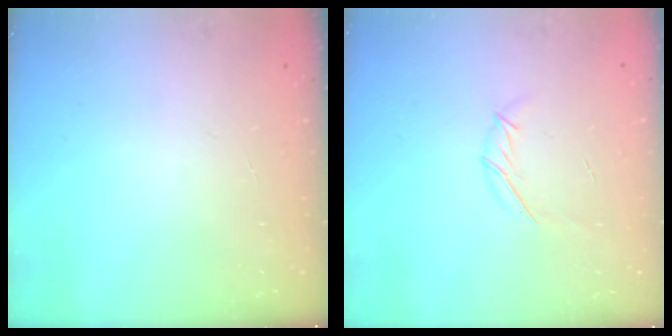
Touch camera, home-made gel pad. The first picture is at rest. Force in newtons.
{"total": 5.0, "press": 4.9, "slide": 1.2}